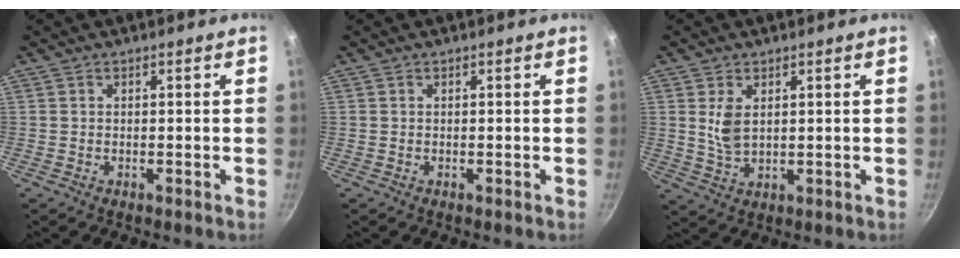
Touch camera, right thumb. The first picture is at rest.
{"total": 0.0}
{"total": 5.0, "force": [1.4, 2.8, 3.8], "torque": [-0.072, -0.014, 0.033]}